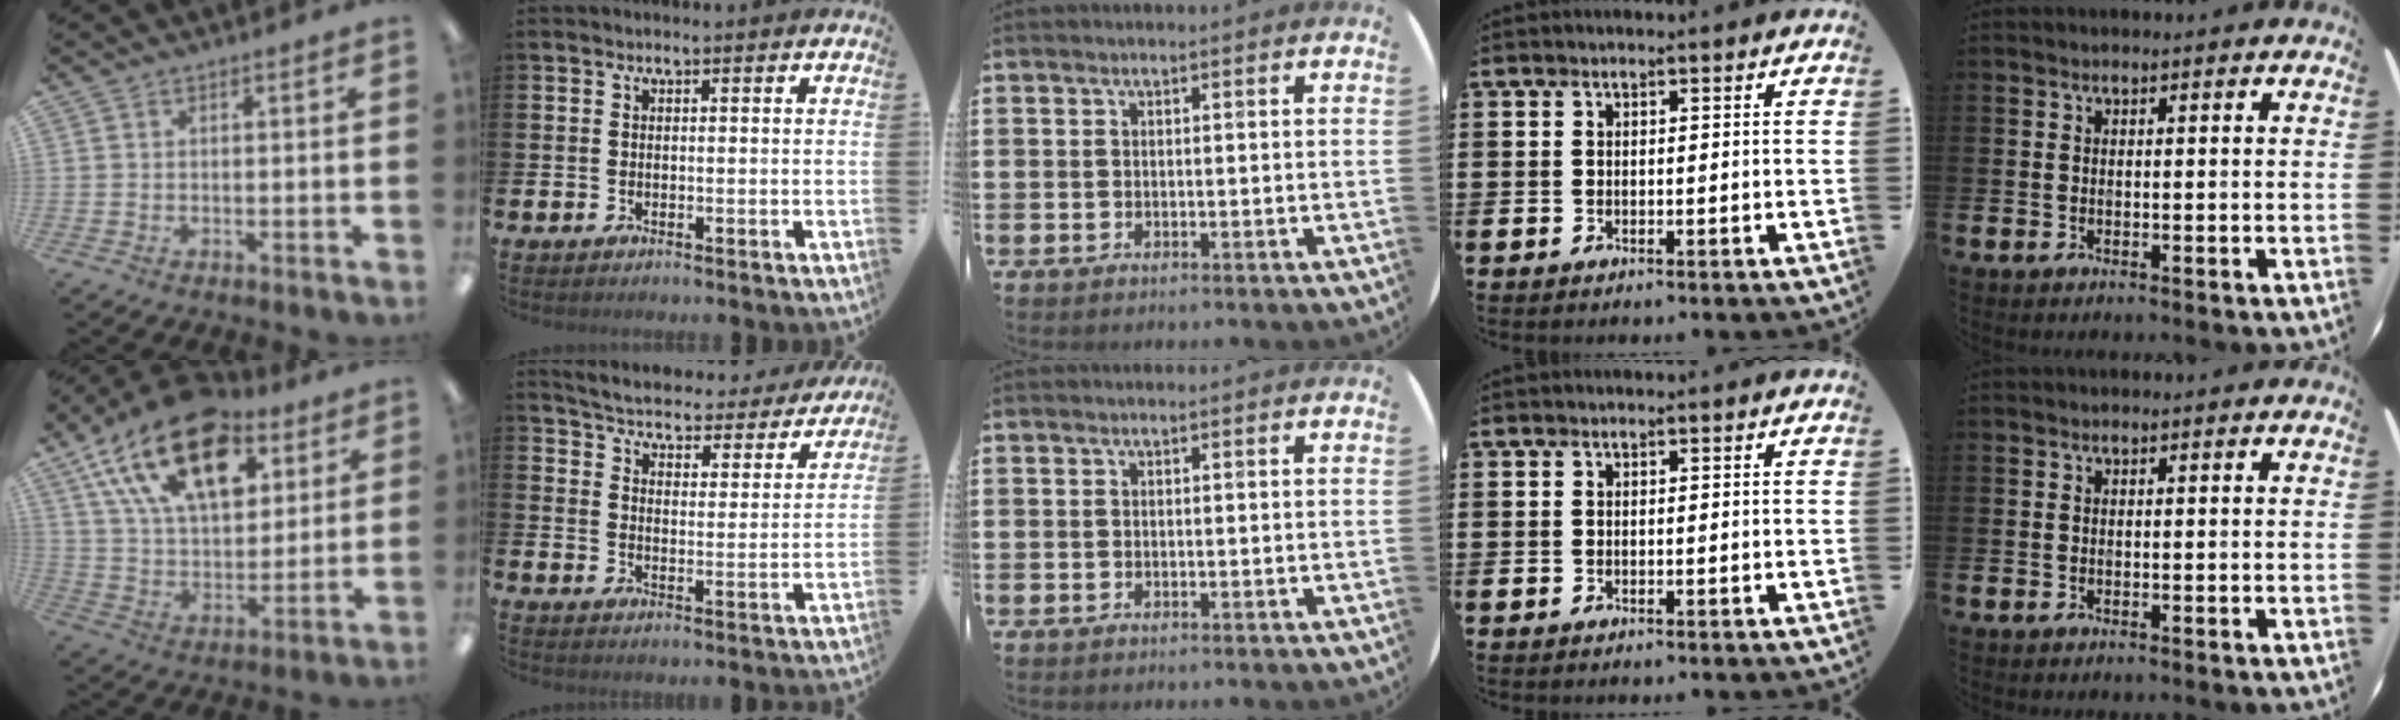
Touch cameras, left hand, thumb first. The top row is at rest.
{"thumb": {"total": 22.8, "force": [12.5, 12.5, 14.5], "torque": [-0.250, -0.052, 0.219]}, "index": {"total": 4.8, "force": [4.6, 0.9, 0.8], "torque": [-0.043, -0.039, 0.074]}}